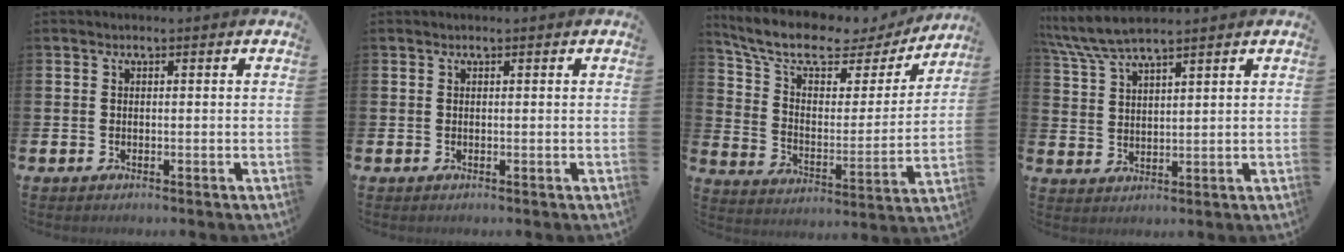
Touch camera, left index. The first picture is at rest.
{"total": 0.0}
{"total": 10.2, "force": [8.4, 3.9, 4.4], "torque": [-0.124, -0.051, 0.140]}
{"total": 6.3, "force": [5.8, 0.6, 2.4], "torque": [-0.068, -0.018, 0.106]}